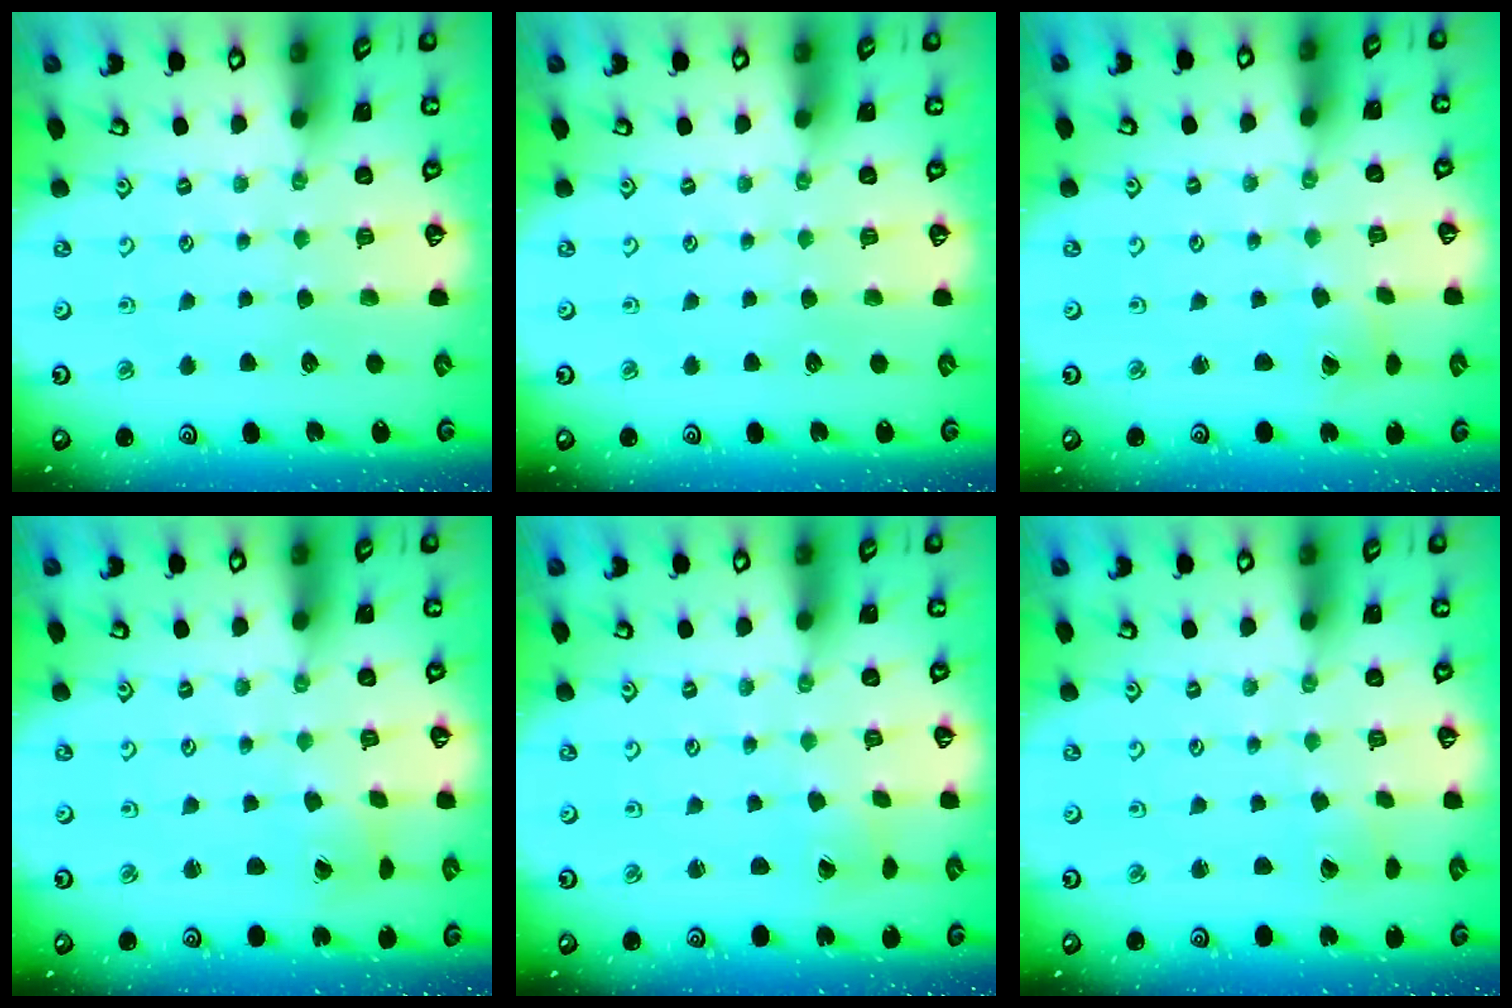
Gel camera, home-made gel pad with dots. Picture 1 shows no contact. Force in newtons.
{"total": 0.0}
{"total": 2.3, "press": 2.3, "slide": 0.2}
{"total": 2.1, "press": 2.1, "slide": 0.2}
{"total": 0.9, "press": 0.9, "slide": 0.3}
{"total": 1.5, "press": 1.5, "slide": 0.1}